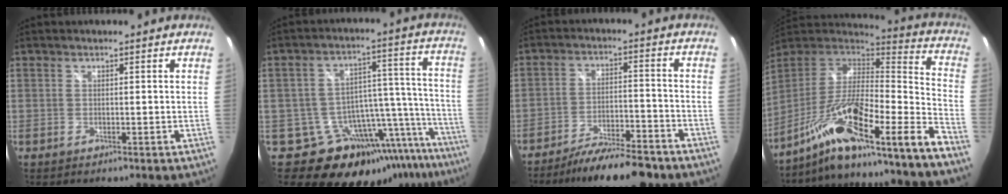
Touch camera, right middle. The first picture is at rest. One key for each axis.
{"total": 20.0, "fx": -15.8, "fy": 10.3, "fz": 6.6, "tx": -0.081, "ty": 0.050, "tz": -0.210}
{"total": 13.4, "fx": -11.4, "fy": 2.9, "fz": 6.4, "tx": -0.125, "ty": -0.012, "tz": -0.173}
{"total": 20.6, "fx": -13.1, "fy": 0.8, "fz": 15.8, "tx": -0.251, "ty": -0.036, "tz": -0.236}